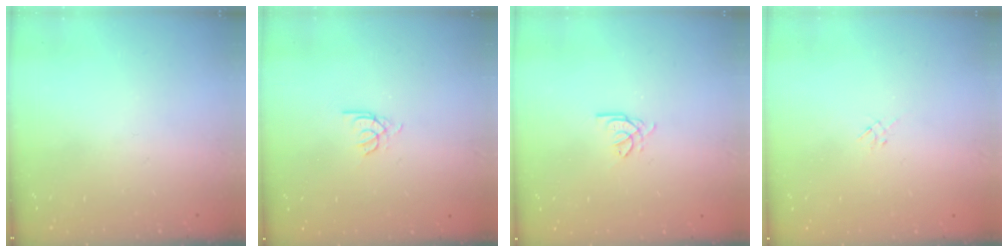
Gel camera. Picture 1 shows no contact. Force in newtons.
{"total": 2.6, "press": 2.6, "slide": 0.2}
{"total": 2.4, "press": 2.4, "slide": 0.1}
{"total": 1.3, "press": 1.2, "slide": 0.5}